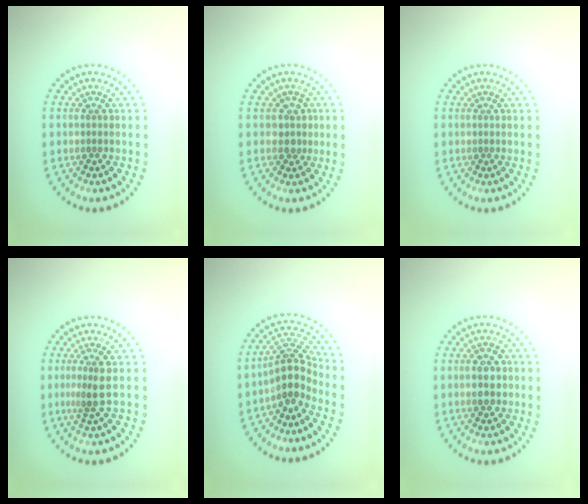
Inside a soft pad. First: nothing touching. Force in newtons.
{"total": 1.6, "press": 1.3, "slide": 0.9}
{"total": 0.0}
{"total": 2.4, "press": 1.9, "slide": 1.5}
{"total": 3.7, "press": 2.8, "slide": 2.4}
{"total": 3.0, "press": 3.0, "slide": 0.3}